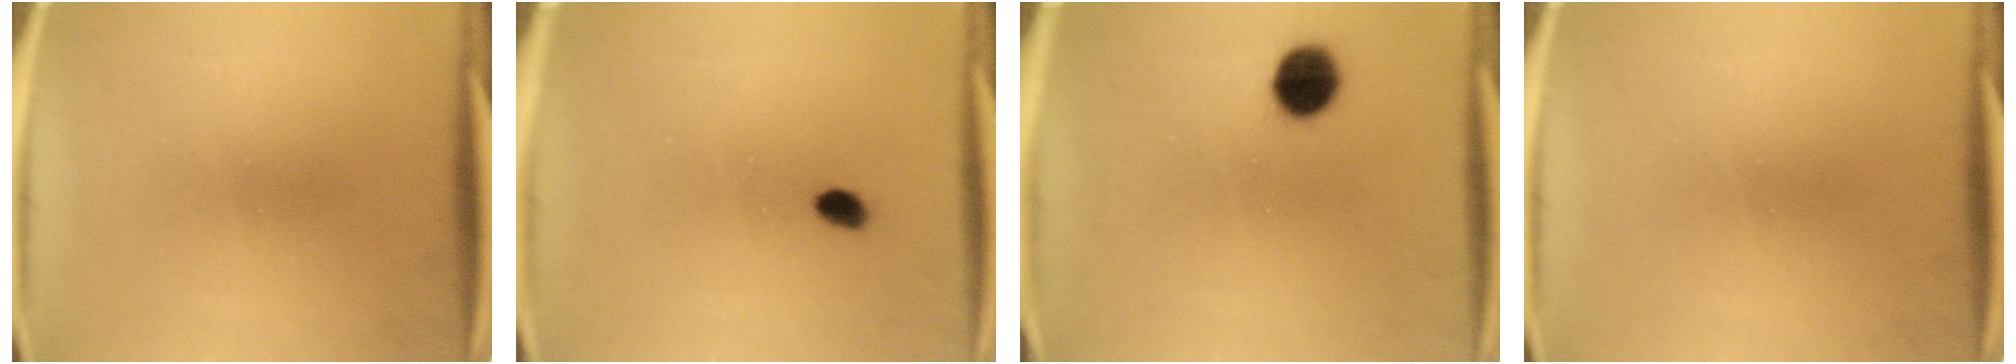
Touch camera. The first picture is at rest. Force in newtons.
{"total": 1.5}
{"total": 8.1}
{"total": 0.0}